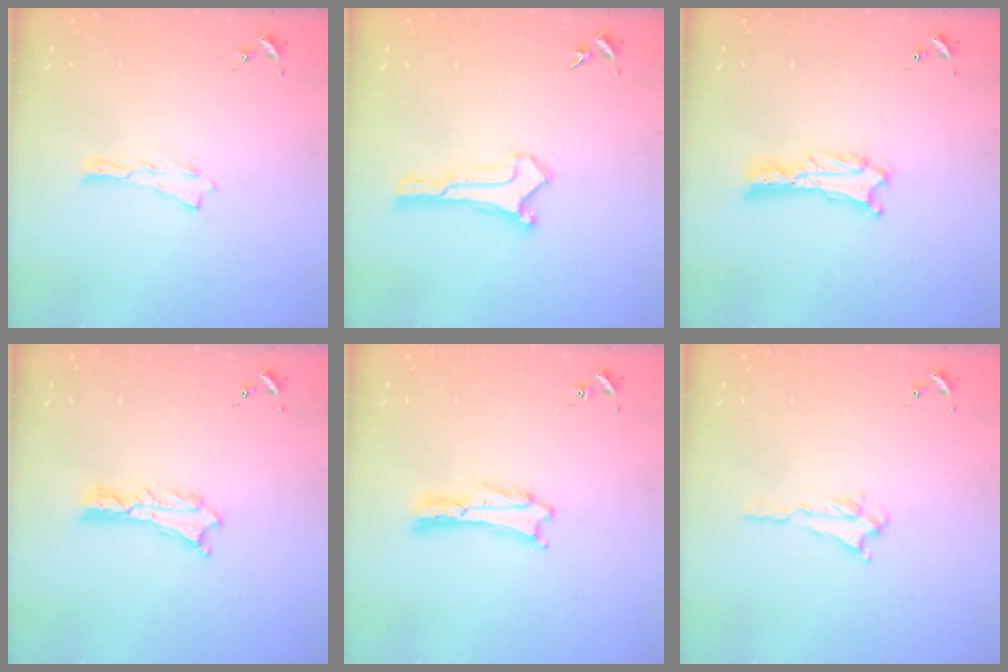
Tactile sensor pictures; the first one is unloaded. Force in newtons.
{"total": 0.0}
{"total": 0.7, "press": 0.7, "slide": 0.1}
{"total": 0.7, "press": 0.7, "slide": 0.1}
{"total": 1.1, "press": 1.1, "slide": 0.0}
{"total": 0.7, "press": 0.7, "slide": 0.2}